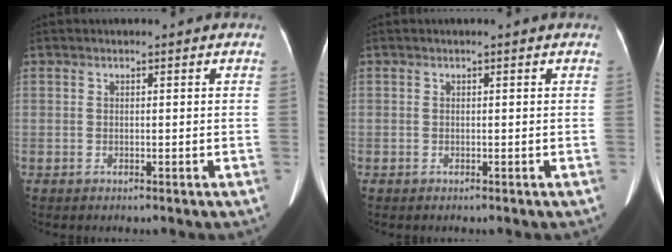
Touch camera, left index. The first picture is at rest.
{"total": 0.0}